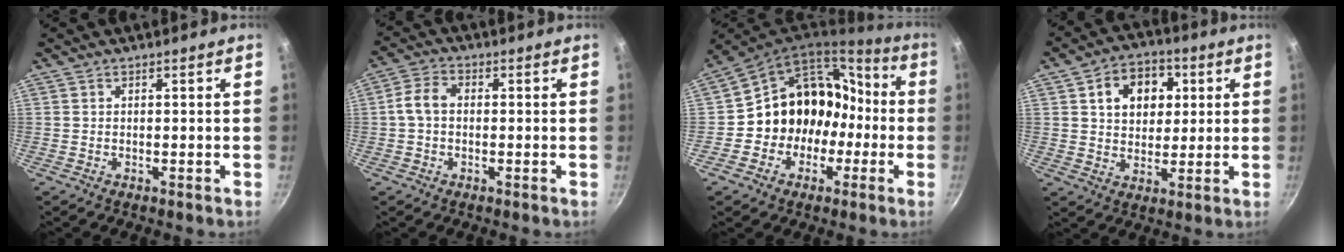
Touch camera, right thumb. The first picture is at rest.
{"total": 4.8, "force": [-0.2, 3.5, 3.3], "torque": [-0.064, 0.019, -0.012]}
{"total": 16.5, "force": [-3.3, 14.5, 7.2], "torque": [-0.060, 0.076, -0.050]}
{"total": 11.5, "force": [3.4, 8.6, 6.8], "torque": [-0.071, 0.002, 0.049]}